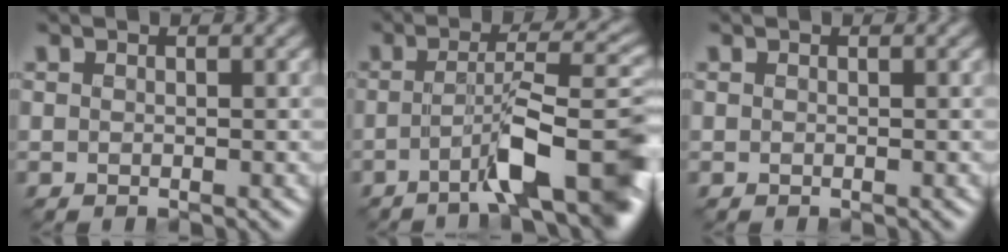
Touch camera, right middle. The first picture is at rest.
{"total": 7.2, "force": [-3.6, 0.6, 6.2], "torque": [-0.090, 0.016, -0.070]}
{"total": 0.0}